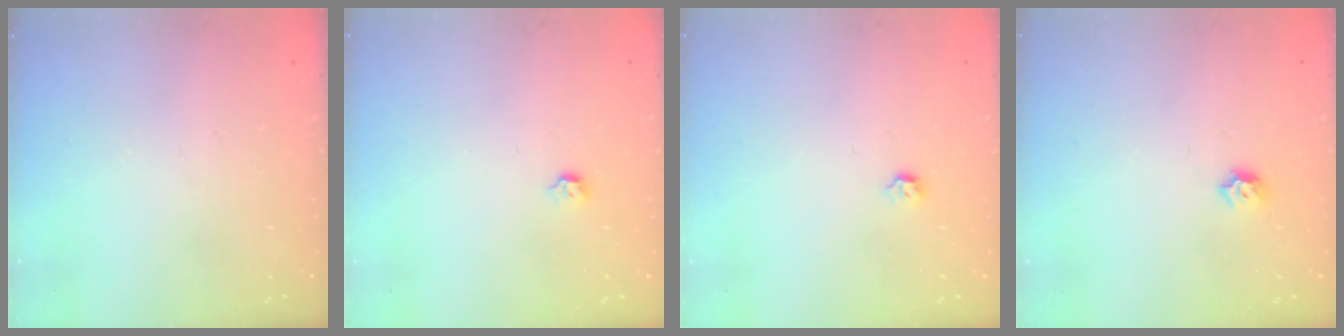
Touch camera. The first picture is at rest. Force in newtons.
{"total": 2.8, "press": 2.7, "slide": 0.8}
{"total": 2.8, "press": 2.7, "slide": 0.8}
{"total": 4.0, "press": 3.9, "slide": 0.8}